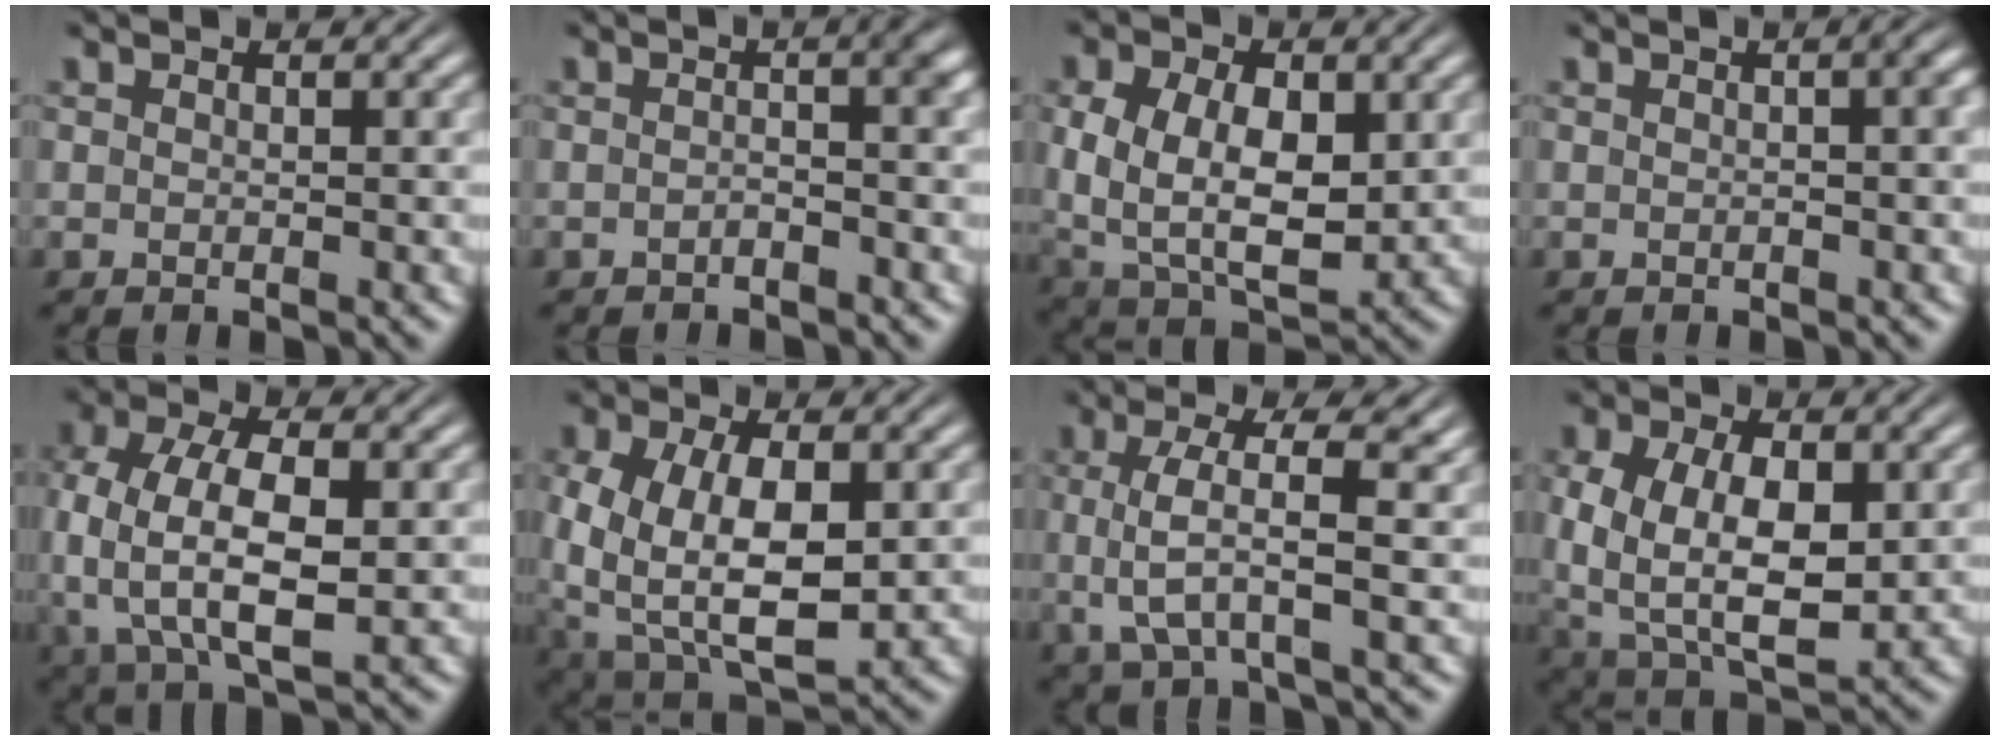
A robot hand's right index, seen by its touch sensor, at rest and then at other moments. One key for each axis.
{"total": 2.2, "fx": -0.7, "fy": 0.4, "fz": 2.1, "tx": -0.014, "ty": 0.009, "tz": -0.020}
{"total": 8.9, "fx": -0.4, "fy": 6.6, "fz": 6.0, "tx": -0.122, "ty": -0.040, "tz": 0.008}
{"total": 1.9, "fx": 0.3, "fy": 0.3, "fz": 1.9, "tx": -0.012, "ty": 0.017, "tz": -0.002}
{"total": 9.6, "fx": -0.6, "fy": 6.6, "fz": 7.0, "tx": -0.180, "ty": -0.041, "tz": 0.003}
{"total": 10.2, "fx": -2.2, "fy": 7.1, "fz": 7.1, "tx": -0.144, "ty": -0.055, "tz": -0.012}
{"total": 5.1, "fx": 0.4, "fy": 2.2, "fz": 4.6, "tx": -0.094, "ty": -0.004, "tz": 0.011}
{"total": 9.5, "fx": -1.3, "fy": 6.8, "fz": 6.6, "tx": -0.135, "ty": -0.050, "tz": 0.001}